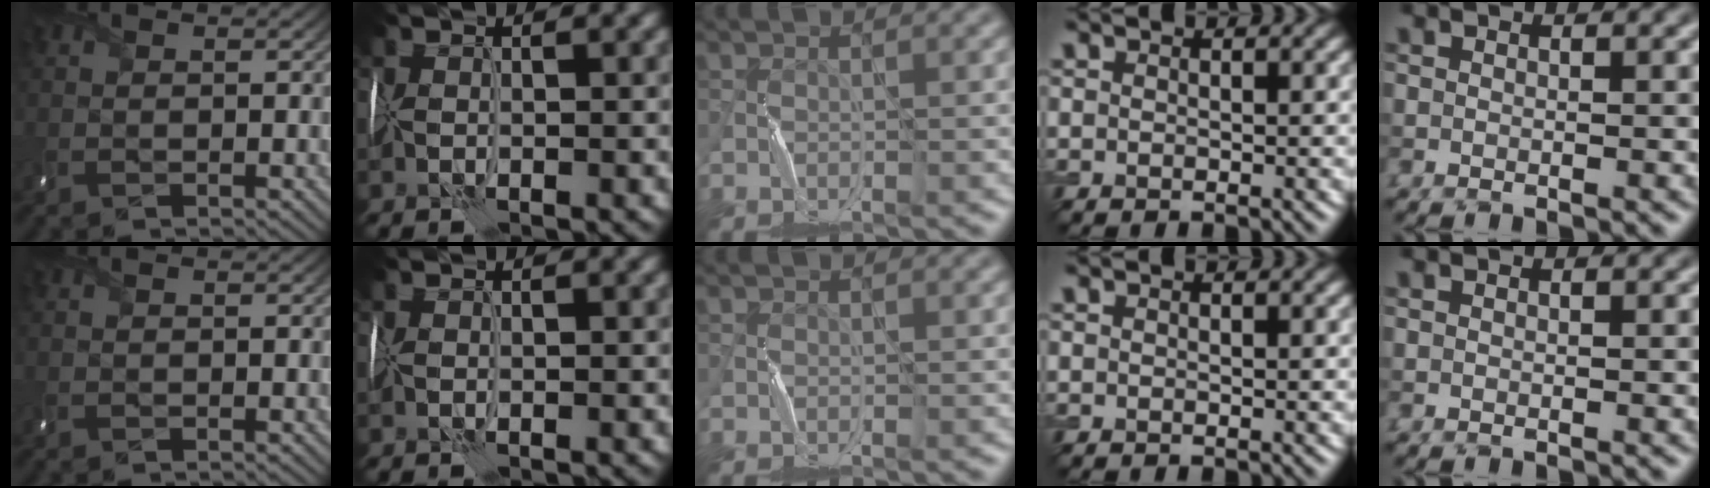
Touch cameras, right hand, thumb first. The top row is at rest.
{}